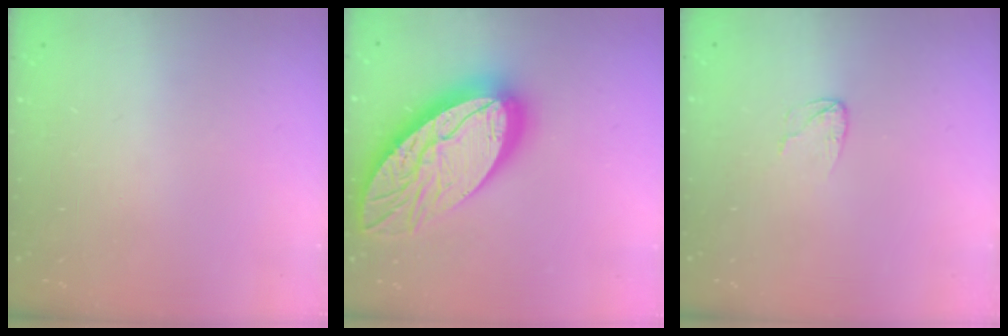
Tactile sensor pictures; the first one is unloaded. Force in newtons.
{"total": 22.3, "press": 22.2, "slide": 2.0}
{"total": 3.4, "press": 3.4, "slide": 0.3}